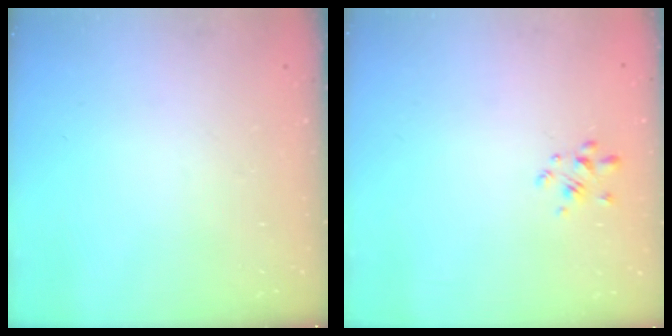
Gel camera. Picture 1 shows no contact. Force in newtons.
{"total": 2.3, "press": 2.1, "slide": 0.8}